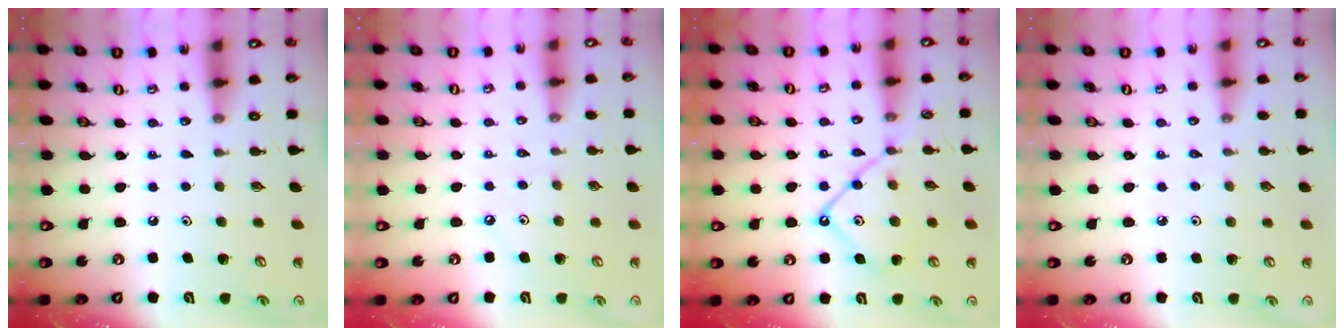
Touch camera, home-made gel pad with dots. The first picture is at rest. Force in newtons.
{"total": 3.6, "press": 3.6, "slide": 0.6}
{"total": 12.4, "press": 12.4, "slide": 1.3}
{"total": 1.1, "press": 1.0, "slide": 0.4}